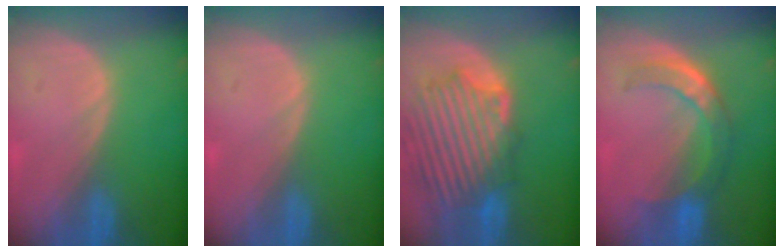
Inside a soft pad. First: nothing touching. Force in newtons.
{"total": 0.0}
{"total": 11.7, "press": 11.1, "slide": 3.8}
{"total": 7.8, "press": 6.5, "slide": 4.3}